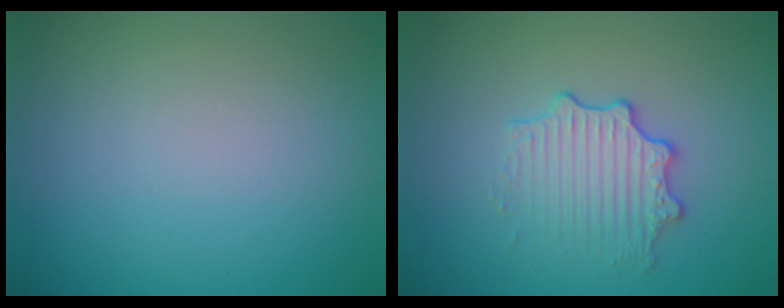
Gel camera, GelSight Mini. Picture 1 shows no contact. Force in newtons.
{"total": 3.0, "press": 2.7, "slide": 1.4}